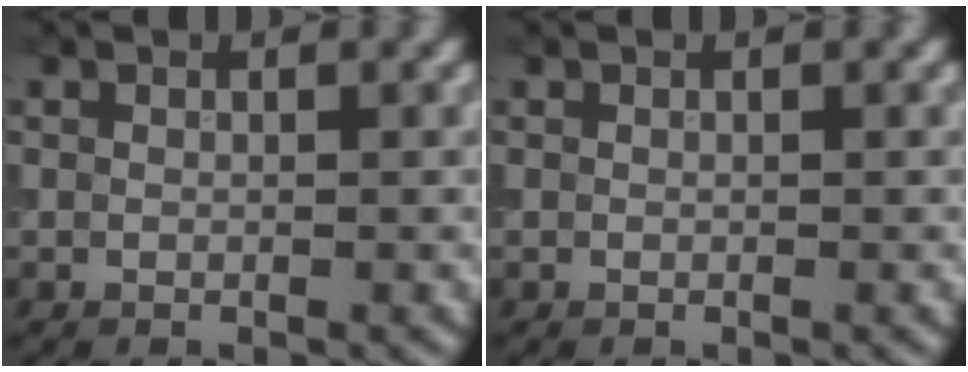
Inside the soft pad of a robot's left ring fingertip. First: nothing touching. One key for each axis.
{"total": 0.0}